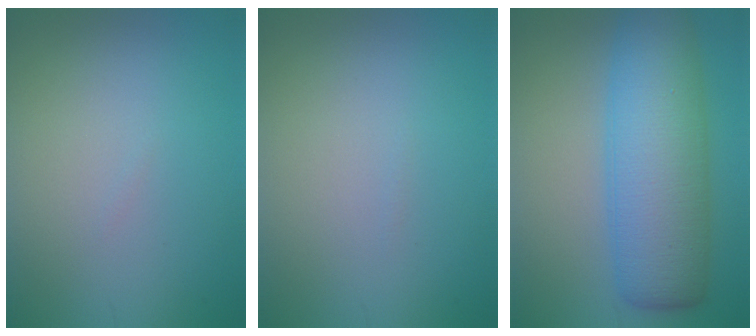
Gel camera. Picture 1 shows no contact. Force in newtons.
{"total": 0.0}
{"total": 10.1, "press": 10.1, "slide": 0.2}